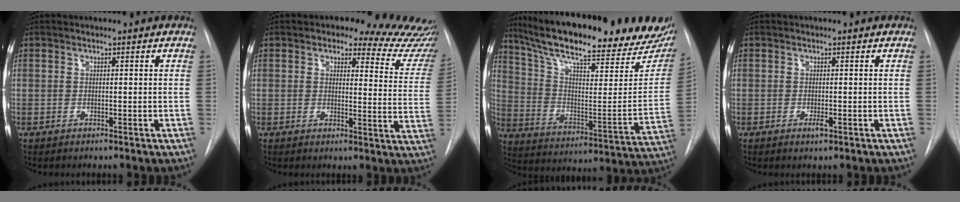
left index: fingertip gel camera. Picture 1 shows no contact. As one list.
[{"total": 14.8, "force": [12.9, 5.0, 5.3], "torque": [-0.023, -0.044, 0.115]}, {"total": 29.4, "force": [23.8, 5.7, 16.4], "torque": [-0.260, -0.036, 0.331]}, {"total": 1.0, "force": [-0.4, 0.2, 0.9], "torque": [-0.014, -0.002, -0.007]}]